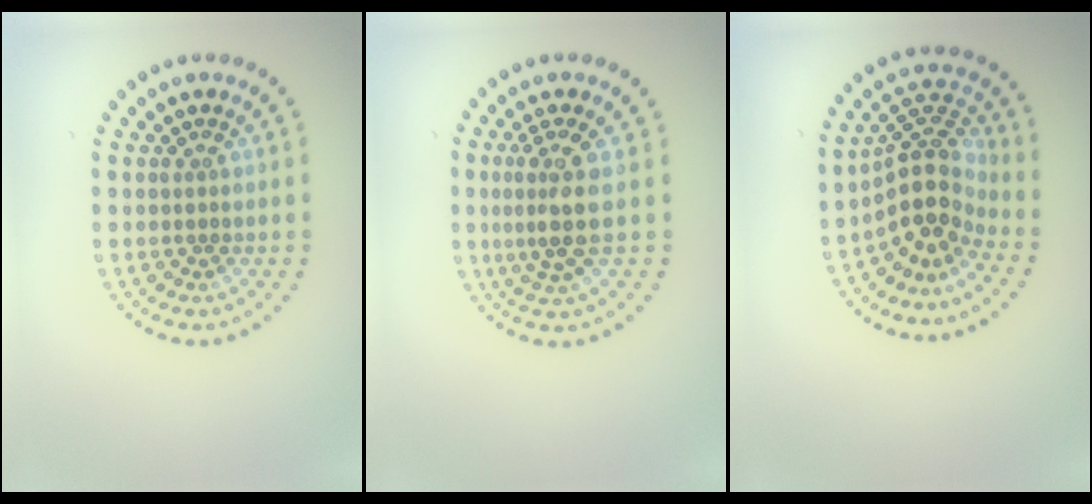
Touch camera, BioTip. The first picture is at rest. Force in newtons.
{"total": 3.1, "press": 2.4, "slide": 1.9}
{"total": 4.7, "press": 3.5, "slide": 3.2}